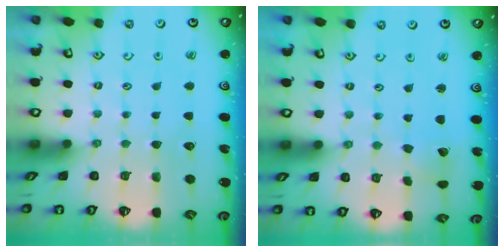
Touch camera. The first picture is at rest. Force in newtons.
{"total": 2.5, "press": 2.5, "slide": 0.1}